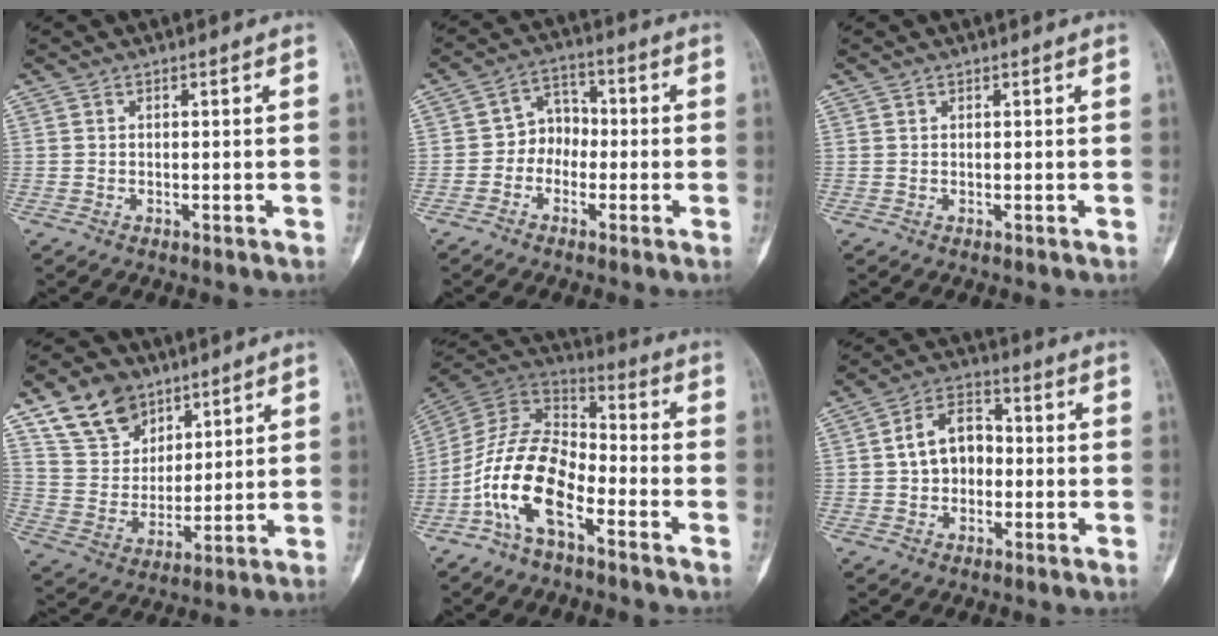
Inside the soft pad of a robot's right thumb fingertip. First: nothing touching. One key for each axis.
{"total": 5.9, "fx": -1.4, "fy": 4.9, "fz": 2.9, "tx": -0.011, "ty": 0.025, "tz": -0.040}
{"total": 0.0}
{"total": 13.3, "fx": 8.6, "fy": 9.0, "fz": 4.7, "tx": -0.054, "ty": -0.039, "tz": 0.168}
{"total": 15.2, "fx": -6.9, "fy": 7.4, "fz": 11.3, "tx": -0.211, "ty": 0.068, "tz": -0.139}
{"total": 8.8, "fx": -0.1, "fy": 6.4, "fz": 6.0, "tx": -0.077, "ty": 0.026, "tz": -0.011}